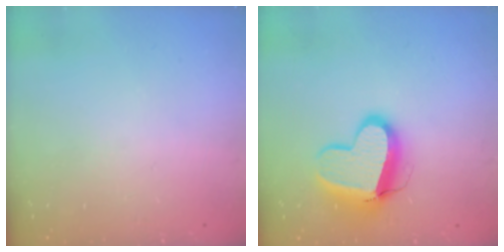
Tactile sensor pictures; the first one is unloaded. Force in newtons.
{"total": 15.6, "press": 15.5, "slide": 1.5}